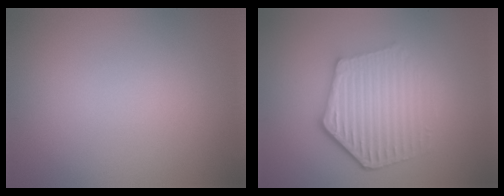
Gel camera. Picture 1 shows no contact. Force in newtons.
{"total": 5.7, "press": 4.4, "slide": 3.6}